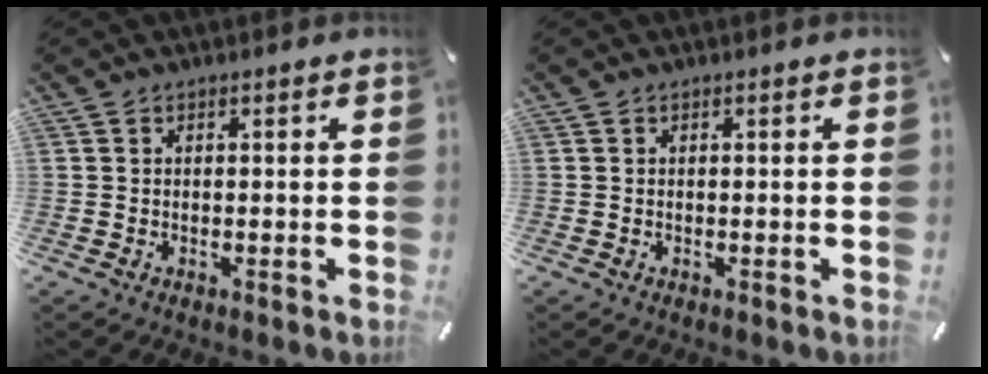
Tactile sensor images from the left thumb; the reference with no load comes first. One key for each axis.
{"total": 0.0}